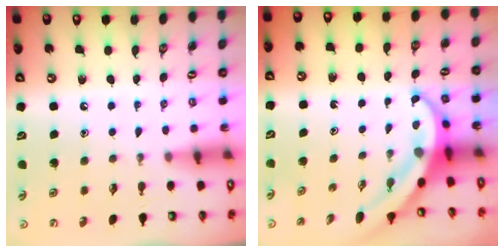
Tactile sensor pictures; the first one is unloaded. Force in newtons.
{"total": 5.3, "press": 5.2, "slide": 0.7}